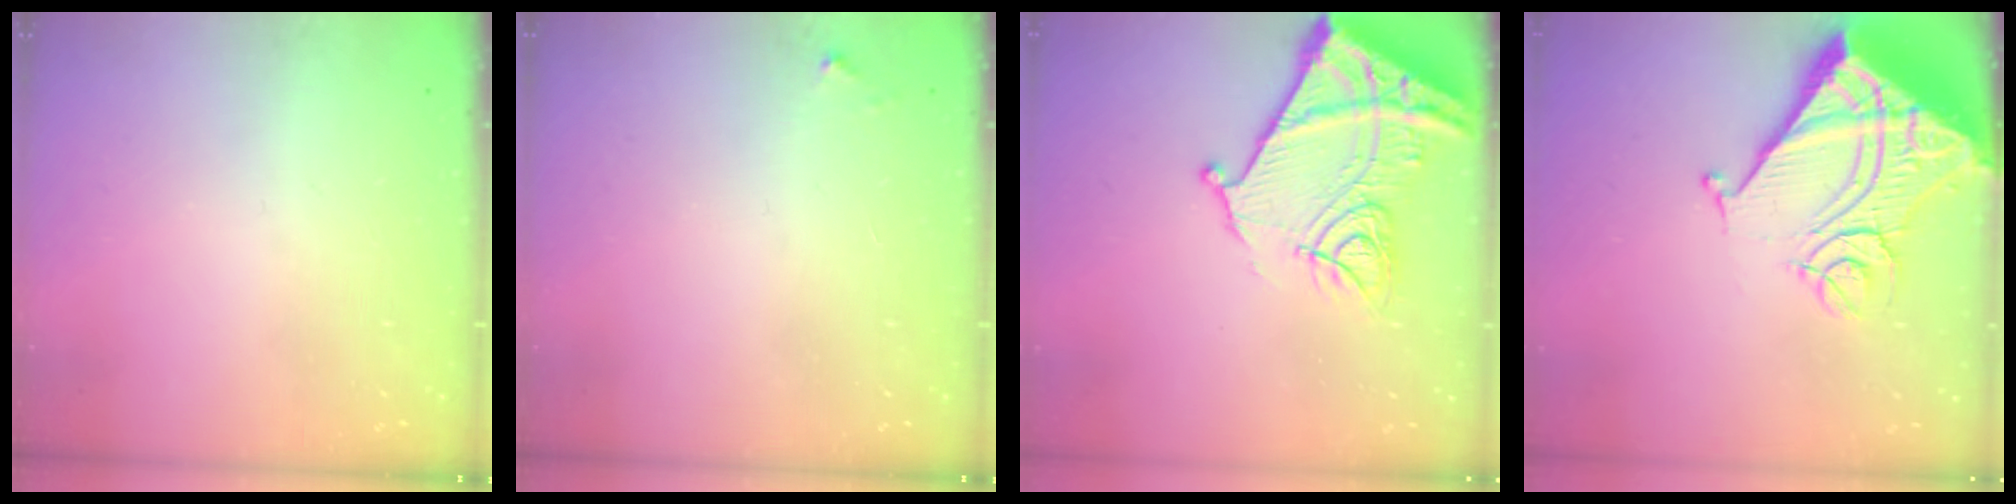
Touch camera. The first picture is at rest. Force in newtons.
{"total": 2.8, "press": 2.8, "slide": 0.2}
{"total": 18.1, "press": 18.0, "slide": 1.9}
{"total": 20.9, "press": 20.7, "slide": 2.6}